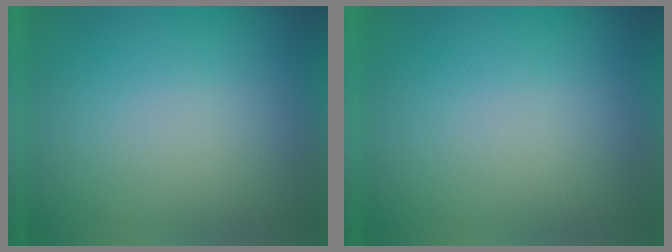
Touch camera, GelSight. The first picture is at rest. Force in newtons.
{"total": 0.0}